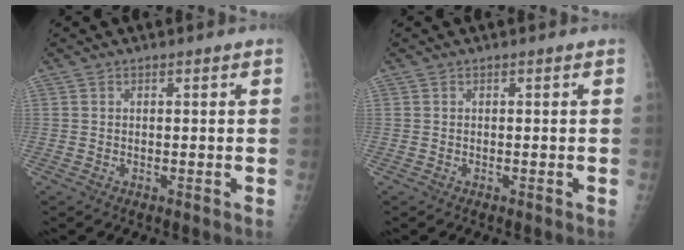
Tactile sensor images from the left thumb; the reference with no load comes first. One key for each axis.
{"total": 0.0}